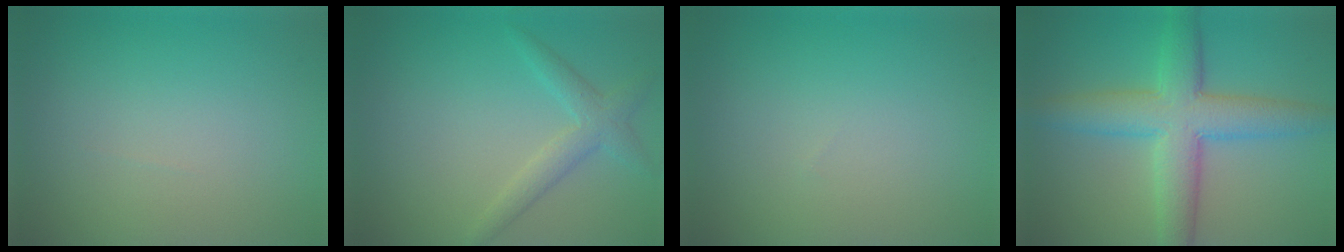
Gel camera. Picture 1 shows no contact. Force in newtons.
{"total": 2.6, "press": 2.6, "slide": 0.2}
{"total": 0.0}
{"total": 7.2, "press": 7.2, "slide": 0.1}